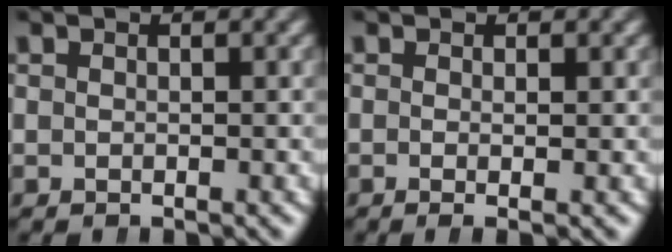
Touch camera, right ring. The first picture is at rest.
{"total": 1.0, "force": [-0.3, 0.2, 0.9], "torque": [-0.020, -0.007, -0.006]}